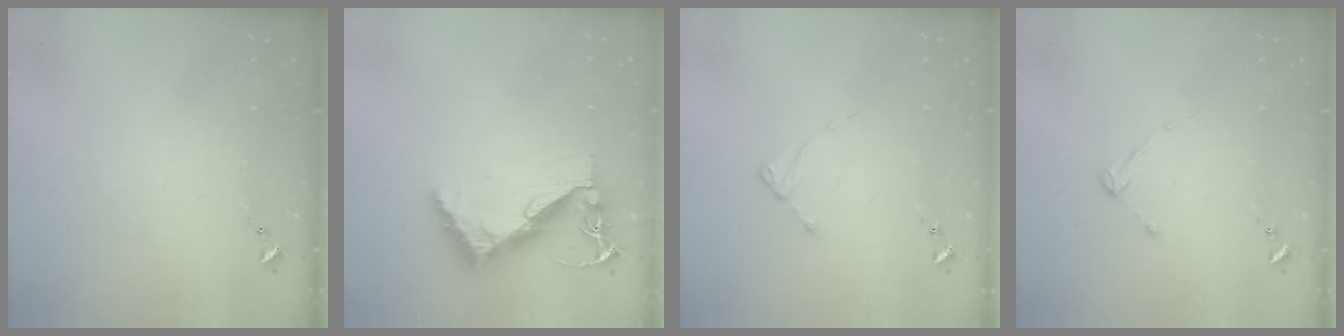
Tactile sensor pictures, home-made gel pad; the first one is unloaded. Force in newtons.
{"total": 8.3, "press": 8.2, "slide": 1.2}
{"total": 2.0, "press": 2.0, "slide": 0.3}
{"total": 2.7, "press": 2.7, "slide": 0.3}